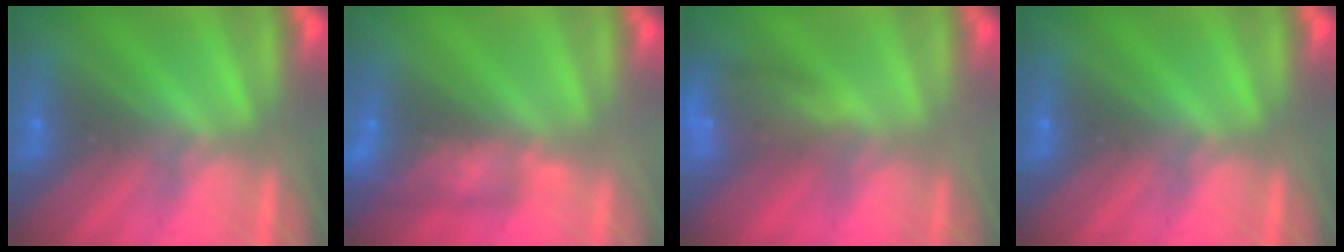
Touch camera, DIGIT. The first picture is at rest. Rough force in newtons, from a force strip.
{"total": 7.6}
{"total": 8.1}
{"total": 0.0}